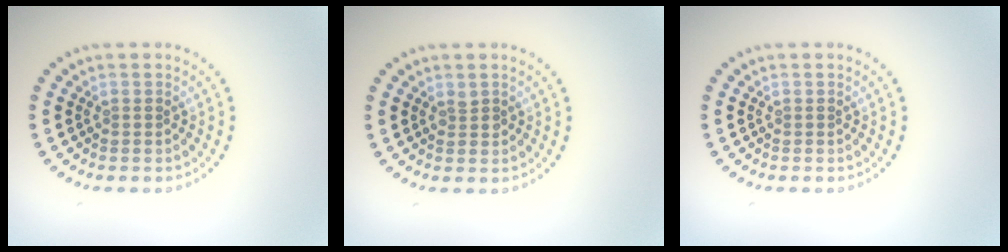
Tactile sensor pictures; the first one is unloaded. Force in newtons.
{"total": 0.7, "press": 0.7, "slide": 0.1}
{"total": 0.0}